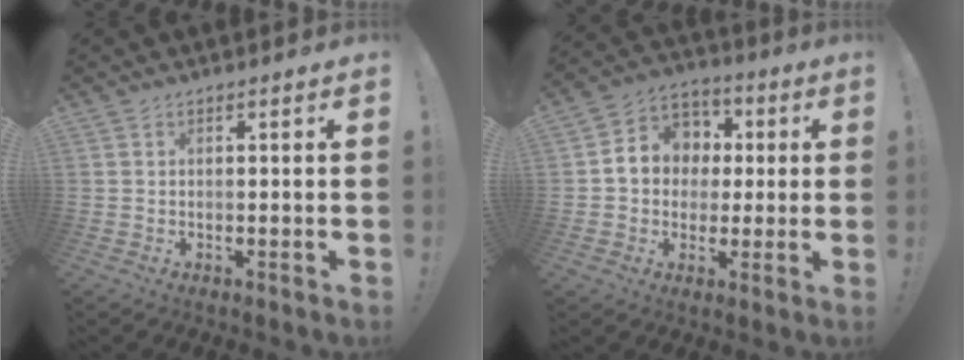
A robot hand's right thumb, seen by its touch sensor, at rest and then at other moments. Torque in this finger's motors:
{"motor_torque": [1.53, 1.52, 0.94, -0.11, 0.00]}